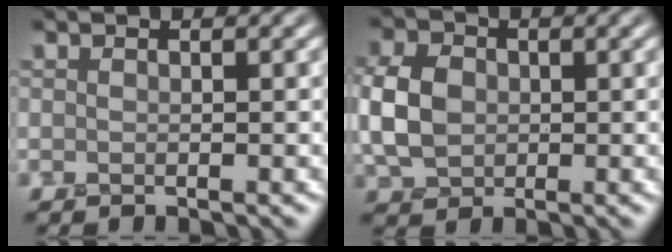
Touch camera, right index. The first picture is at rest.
{"total": 5.2, "force": [0.0, 4.0, 3.3], "torque": [-0.081, 0.008, -0.009]}